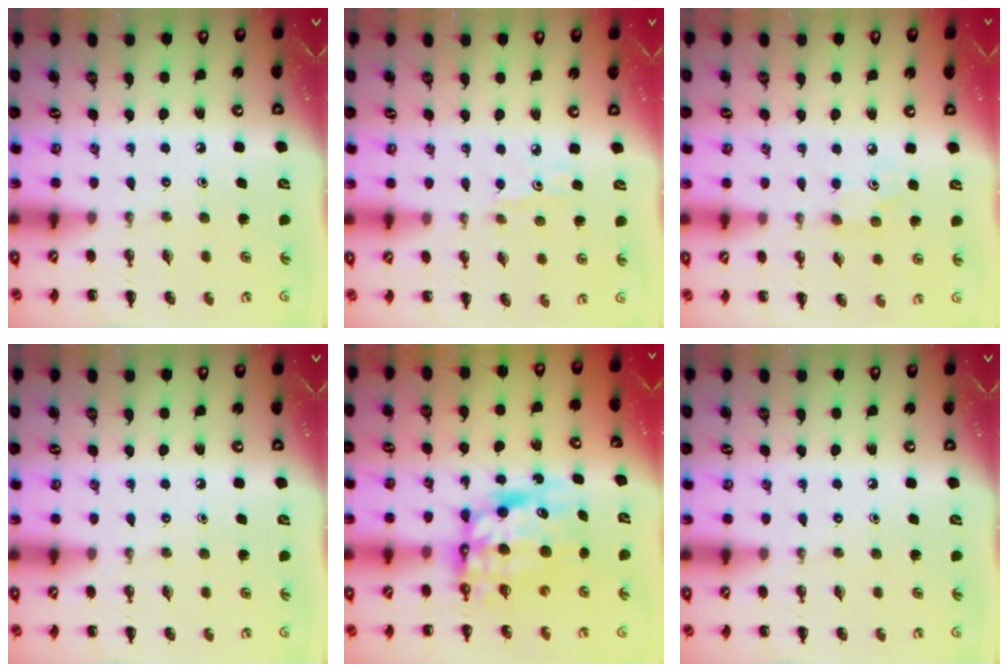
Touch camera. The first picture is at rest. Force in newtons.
{"total": 4.0, "press": 3.7, "slide": 1.4}
{"total": 2.9, "press": 2.8, "slide": 0.8}
{"total": 0.0}
{"total": 9.9, "press": 9.5, "slide": 2.6}
{"total": 0.0}